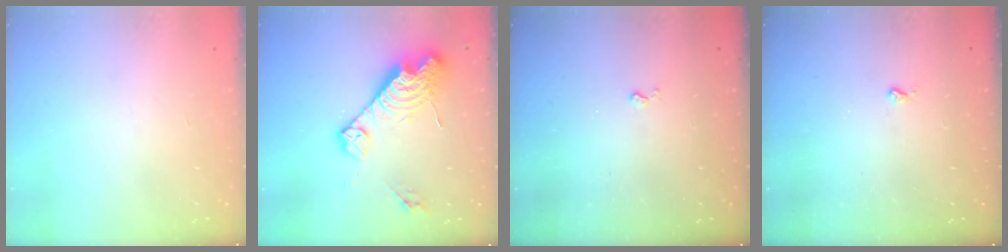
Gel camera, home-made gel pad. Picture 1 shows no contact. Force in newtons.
{"total": 17.8, "press": 17.7, "slide": 1.2}
{"total": 2.9, "press": 2.8, "slide": 0.5}
{"total": 2.1, "press": 2.1, "slide": 0.5}